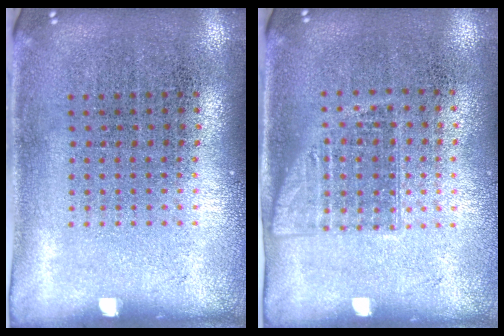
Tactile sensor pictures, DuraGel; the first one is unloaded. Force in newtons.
{"total": 1.0, "press": 0.9, "slide": 0.6}